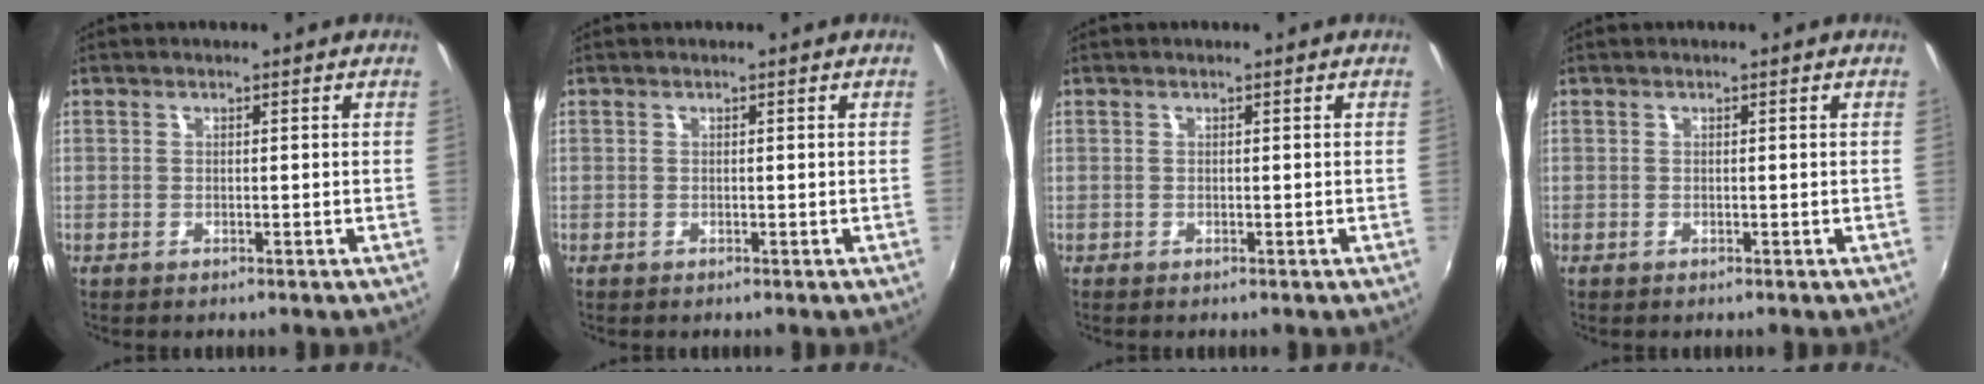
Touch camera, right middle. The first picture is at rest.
{"total": 0.0}
{"total": 0.0}
{"total": 0.0}